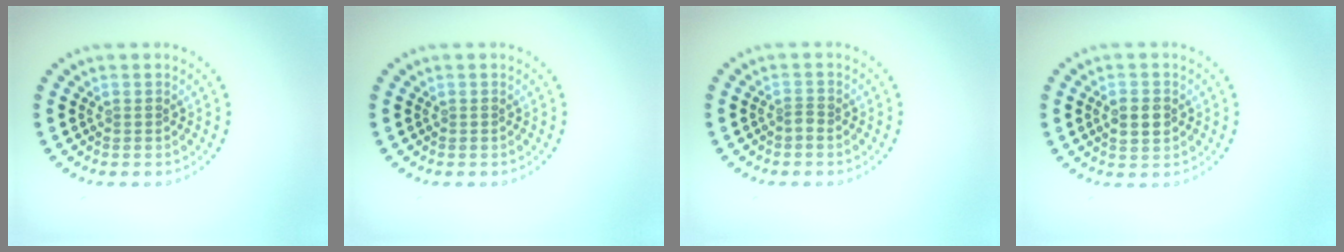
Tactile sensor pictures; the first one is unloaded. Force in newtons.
{"total": 0.0}
{"total": 0.9, "press": 0.5, "slide": 0.7}
{"total": 2.2, "press": 2.2, "slide": 0.1}